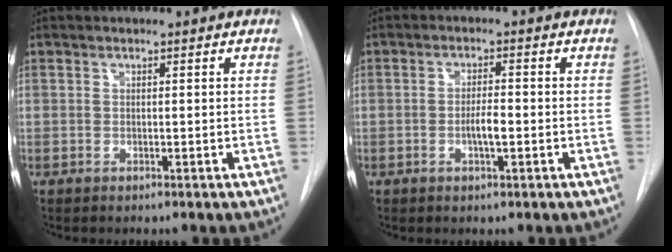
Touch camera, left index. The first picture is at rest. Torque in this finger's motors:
{"motor_torque": [0.46, 0.17, 0.09, 0.02]}